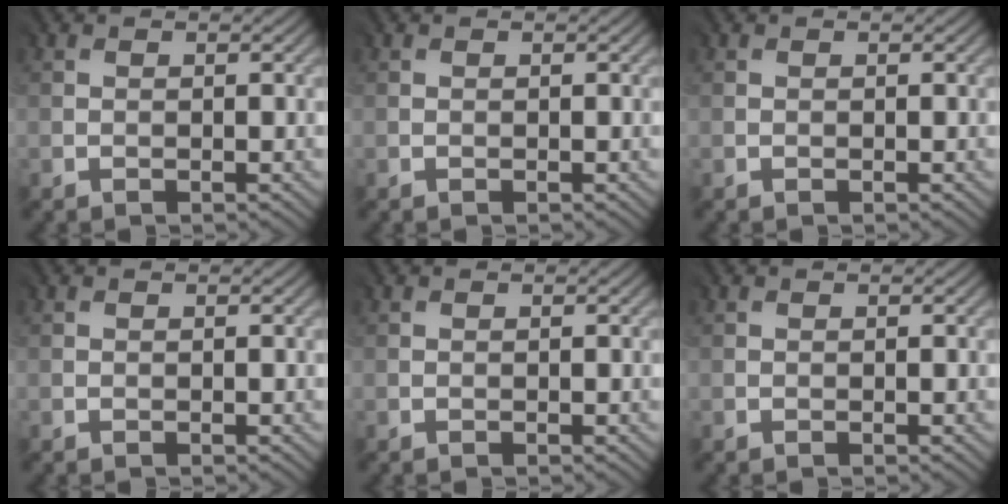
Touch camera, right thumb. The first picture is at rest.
{"total": 0.0}
{"total": 0.0}
{"total": 0.0}
{"total": 0.0}
{"total": 0.0}